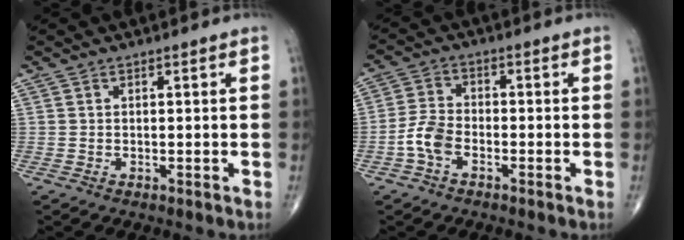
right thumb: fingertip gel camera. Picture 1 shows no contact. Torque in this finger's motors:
{"motor_torque": [0.00, 0.21, 0.45, -0.31, 0.00]}